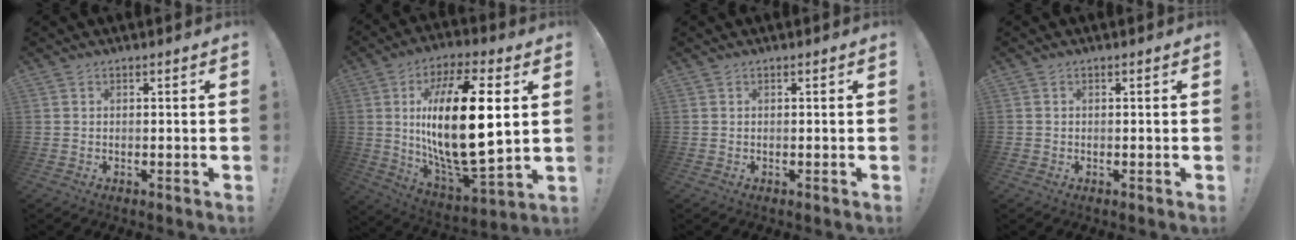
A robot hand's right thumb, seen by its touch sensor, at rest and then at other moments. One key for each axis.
{"total": 25.2, "fx": 3.4, "fy": 9.3, "fz": 23.1, "tx": -0.432, "ty": -0.015, "tz": 0.049}
{"total": 0.0}
{"total": 0.6, "fx": -0.3, "fy": 0.5, "fz": 0.0, "tx": -0.002, "ty": 0.004, "tz": -0.006}